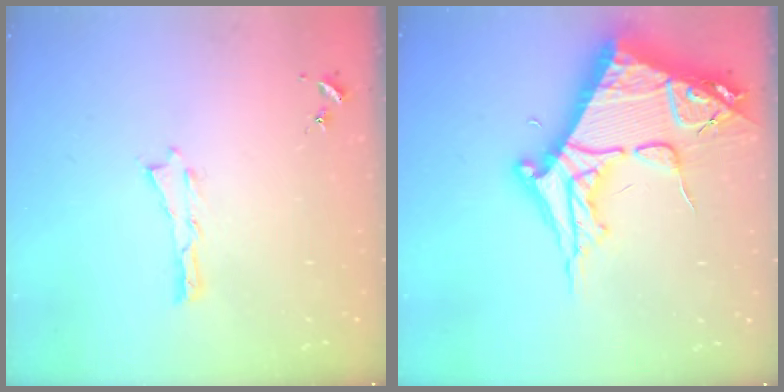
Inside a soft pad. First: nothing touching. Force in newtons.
{"total": 14.3, "press": 14.2, "slide": 1.4}